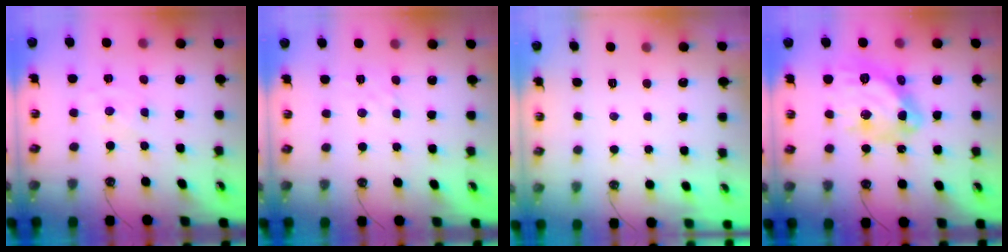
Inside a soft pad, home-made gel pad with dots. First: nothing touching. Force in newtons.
{"total": 2.2, "press": 2.1, "slide": 0.5}
{"total": 0.0}
{"total": 17.5, "press": 17.4, "slide": 1.7}